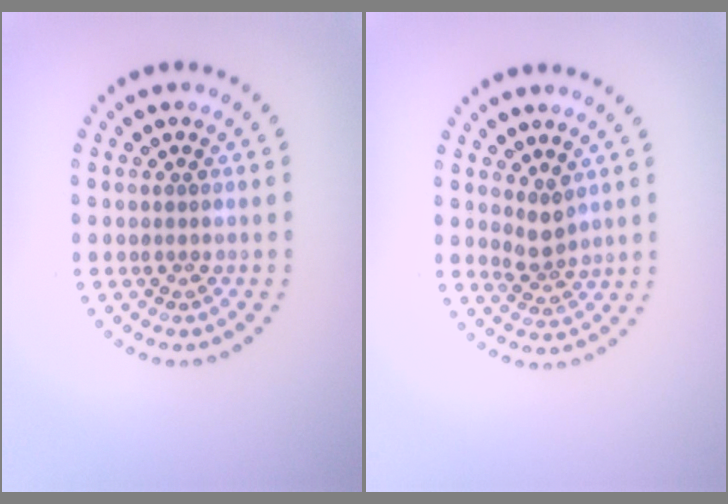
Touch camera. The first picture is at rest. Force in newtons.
{"total": 2.0, "press": 1.6, "slide": 1.2}